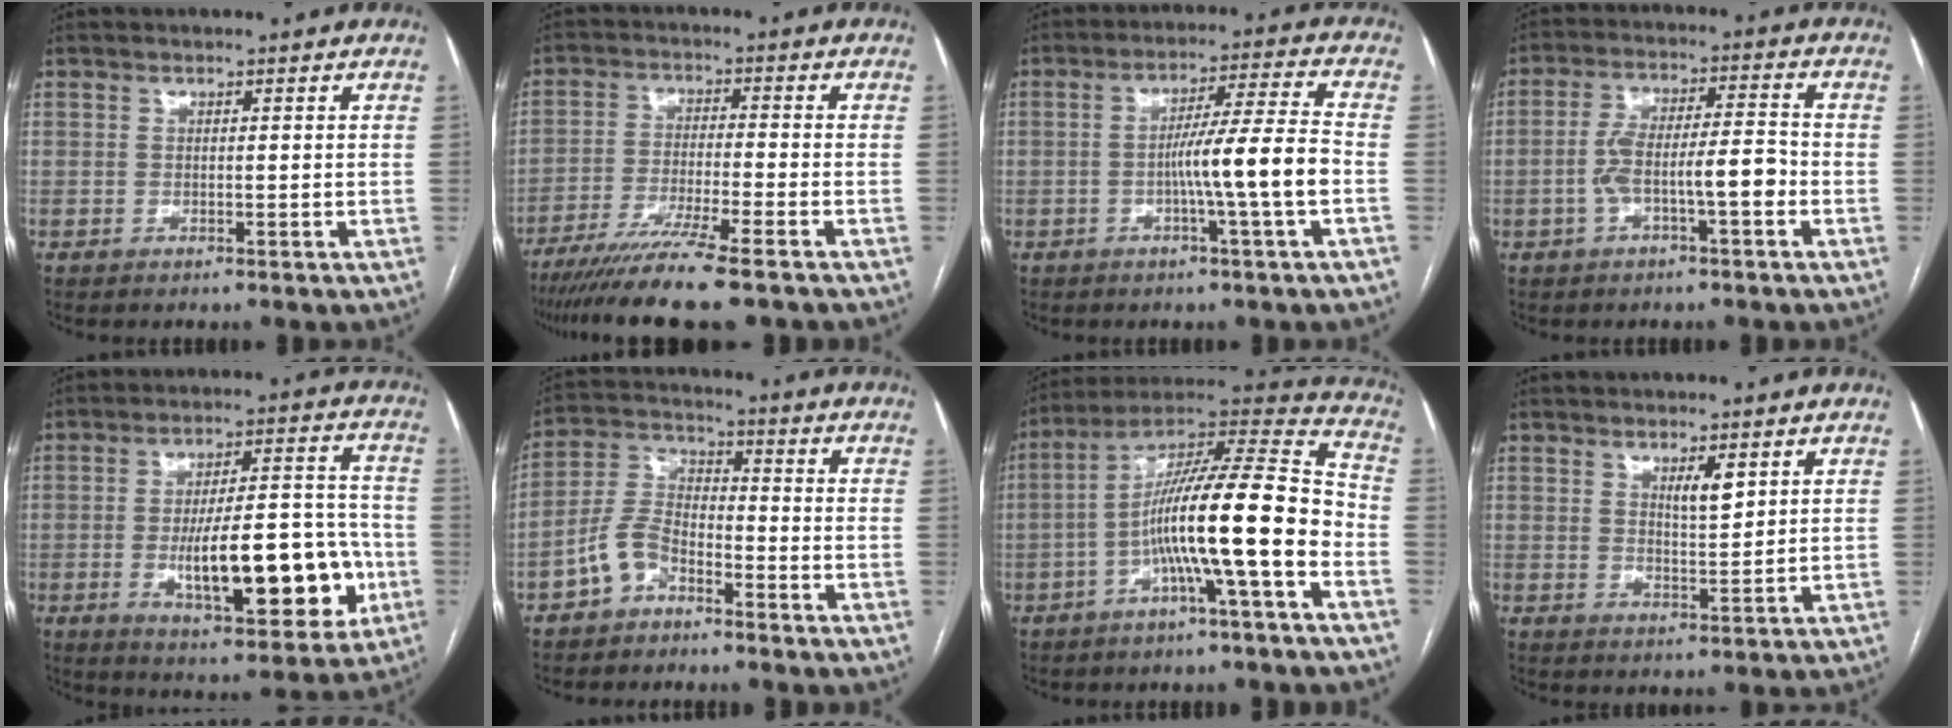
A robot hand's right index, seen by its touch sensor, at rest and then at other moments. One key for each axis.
{"total": 11.2, "fx": -8.8, "fy": -0.9, "fz": 6.9, "tx": -0.109, "ty": -0.031, "tz": -0.144}
{"total": 9.6, "fx": -2.4, "fy": -1.3, "fz": 9.2, "tx": -0.153, "ty": 0.007, "tz": -0.040}
{"total": 8.1, "fx": -2.7, "fy": 1.5, "fz": 7.5, "tx": -0.141, "ty": 0.027, "tz": -0.044}
{"total": 18.3, "fx": -4.4, "fy": 5.6, "fz": 16.9, "tx": -0.252, "ty": 0.014, "tz": -0.055}
{"total": 6.7, "fx": -4.1, "fy": 3.7, "fz": 3.9, "tx": -0.097, "ty": 0.018, "tz": -0.086}
{"total": 17.6, "fx": -5.0, "fy": 0.7, "fz": 16.8, "tx": -0.282, "ty": 0.025, "tz": -0.088}
{"total": 3.4, "fx": 1.8, "fy": 0.7, "fz": 2.8, "tx": -0.049, "ty": -0.005, "tz": 0.032}